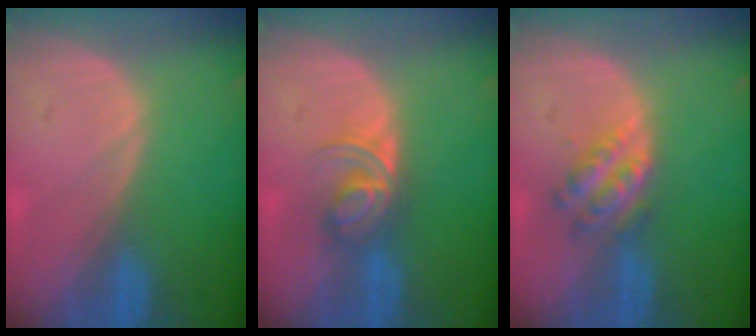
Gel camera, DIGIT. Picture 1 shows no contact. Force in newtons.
{"total": 5.6, "press": 4.9, "slide": 2.8}
{"total": 5.3, "press": 4.8, "slide": 2.1}